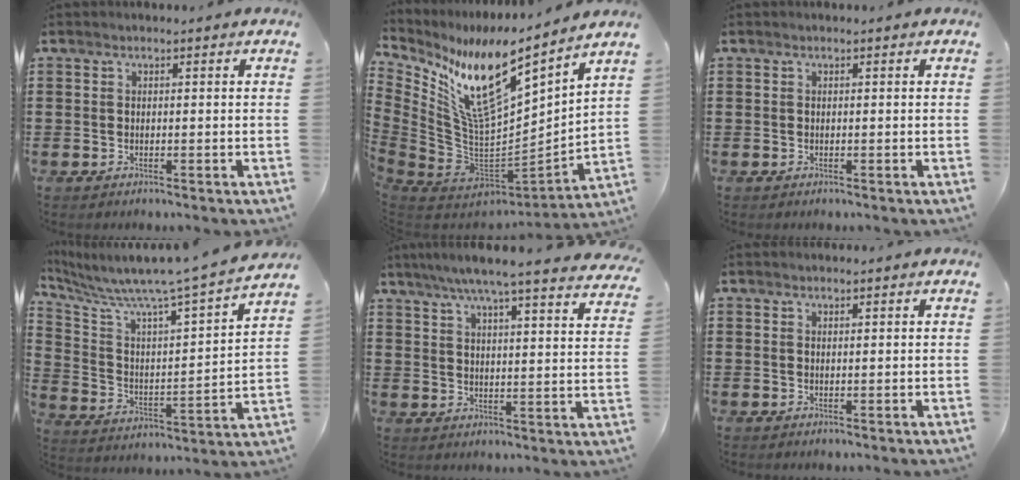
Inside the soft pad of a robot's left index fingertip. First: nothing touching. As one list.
[{"total": 15.0, "force": [9.1, 4.5, 11.0], "torque": [-0.236, -0.076, 0.152]}, {"total": 0.0}, {"total": 6.8, "force": [6.0, -0.3, 3.2], "torque": [-0.093, -0.063, 0.089]}, {"total": 6.2, "force": [5.3, -0.5, 3.2], "torque": [-0.081, -0.029, 0.088]}, {"total": 0.6, "force": [0.5, -0.1, 0.4], "torque": [-0.008, -0.002, 0.011]}]